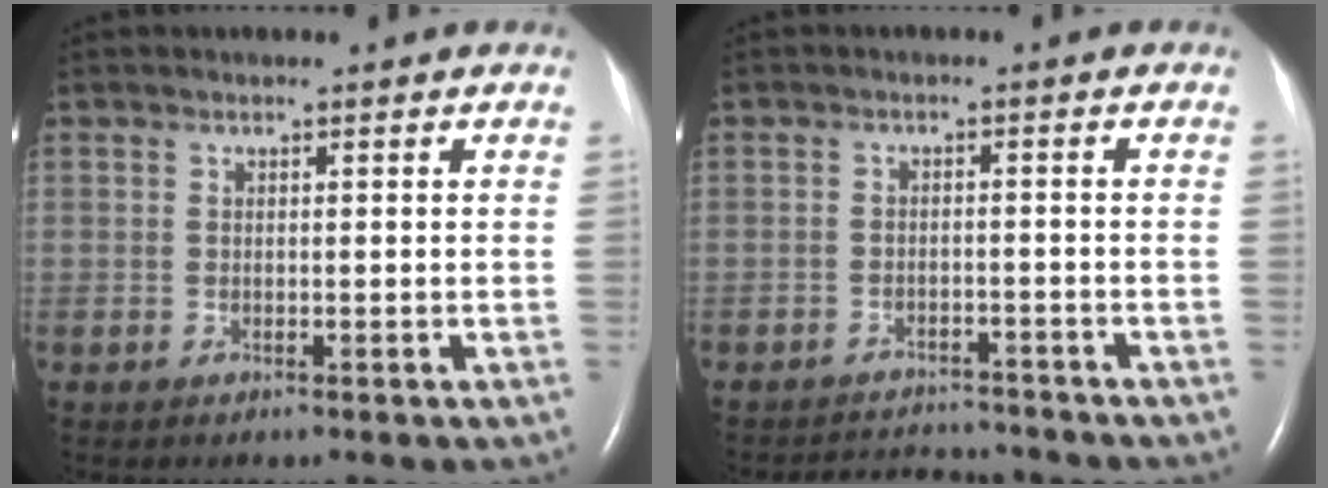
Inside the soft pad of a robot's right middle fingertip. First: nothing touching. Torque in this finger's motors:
{"motor_torque": [-0.02, -0.03, -0.03, 0.00]}